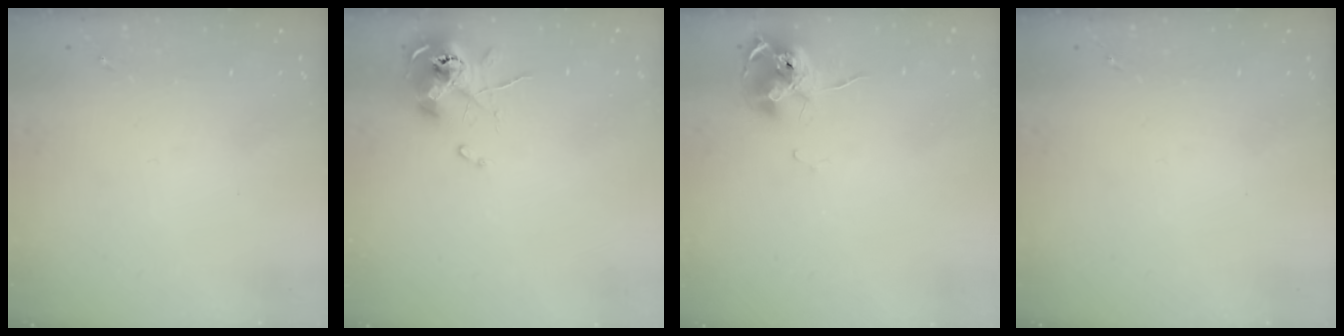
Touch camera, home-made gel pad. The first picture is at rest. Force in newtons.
{"total": 10.2, "press": 10.1, "slide": 1.4}
{"total": 11.9, "press": 11.8, "slide": 1.2}
{"total": 0.0}